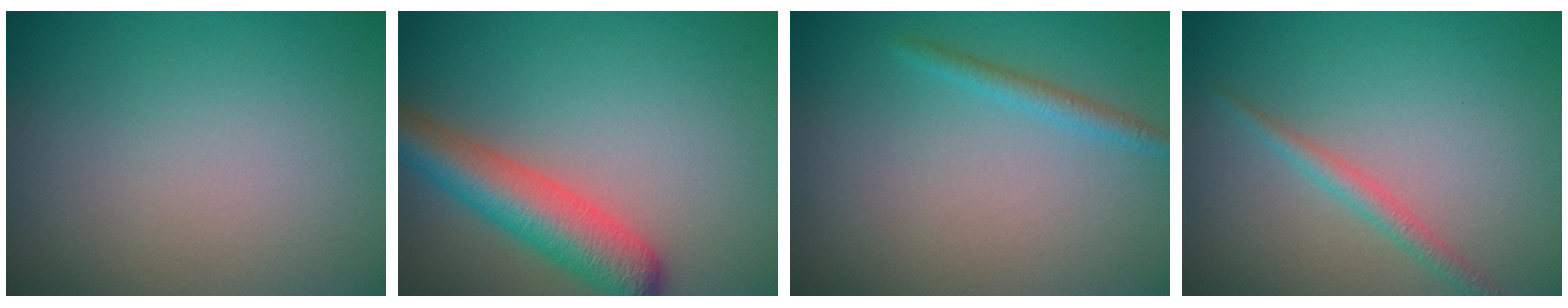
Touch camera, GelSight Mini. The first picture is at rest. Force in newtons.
{"total": 5.7, "press": 5.7, "slide": 0.3}
{"total": 1.4, "press": 1.4, "slide": 0.1}
{"total": 1.6, "press": 1.6, "slide": 0.1}